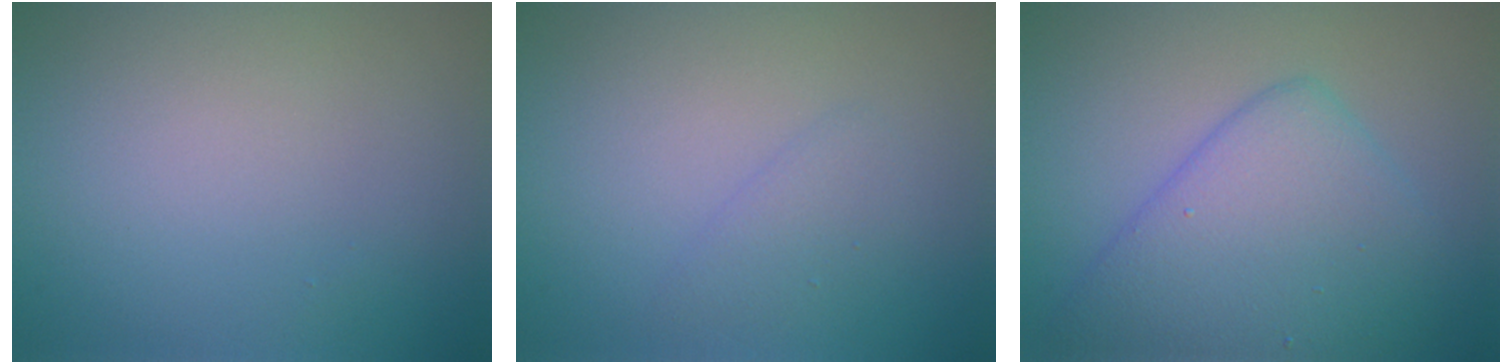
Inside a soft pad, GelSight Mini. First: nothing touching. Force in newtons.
{"total": 1.4, "press": 1.4, "slide": 0.1}
{"total": 6.8, "press": 6.8, "slide": 0.1}